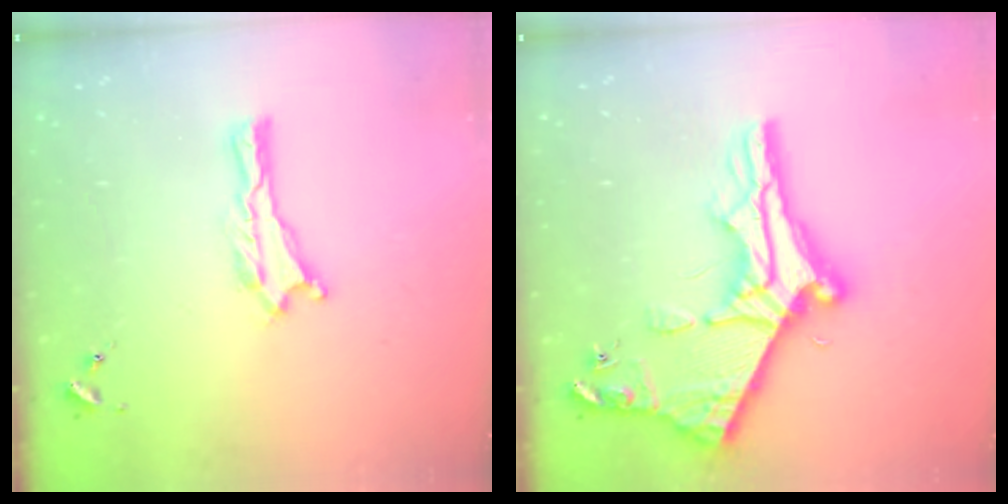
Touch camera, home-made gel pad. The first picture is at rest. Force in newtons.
{"total": 11.2, "press": 11.1, "slide": 1.1}